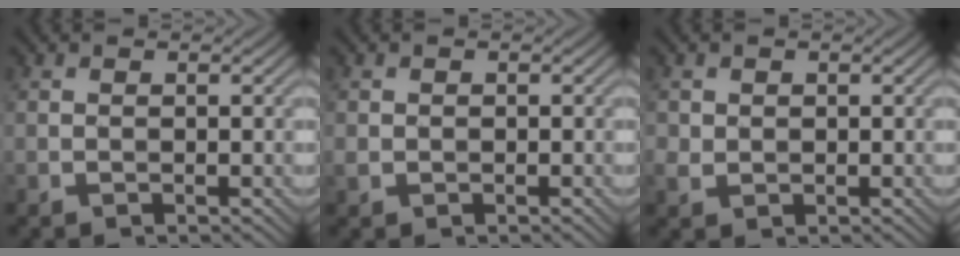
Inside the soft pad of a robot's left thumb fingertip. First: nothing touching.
{"total": 1.0, "force": [0.0, 1.0, 0.3], "torque": [-0.012, -0.003, 0.000]}
{"total": 1.8, "force": [0.4, 1.6, 0.6], "torque": [-0.023, -0.002, 0.008]}